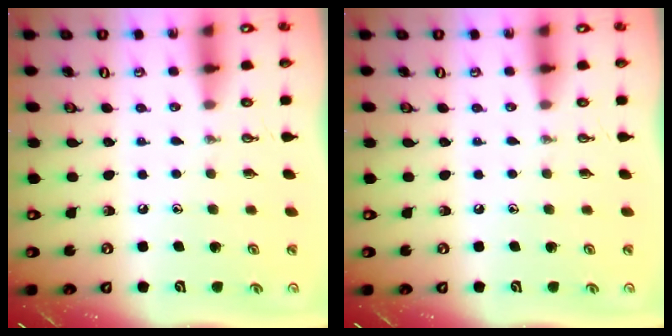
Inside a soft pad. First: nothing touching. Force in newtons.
{"total": 0.0}